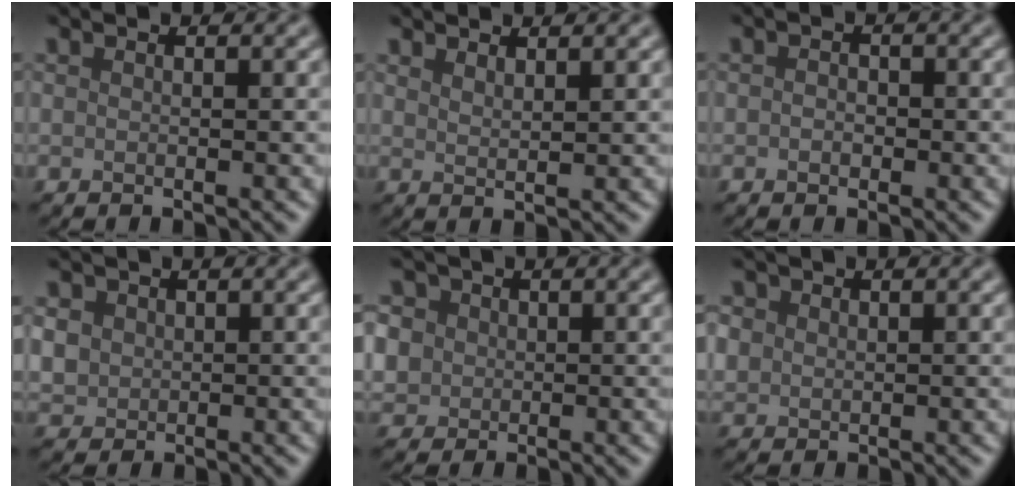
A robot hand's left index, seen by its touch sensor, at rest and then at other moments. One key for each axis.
{"total": 1.5, "fx": 1.3, "fy": 0.2, "fz": 0.6, "tx": -0.007, "ty": -0.001, "tz": 0.021}
{"total": 1.0, "fx": -0.2, "fy": 0.8, "fz": 0.6, "tx": -0.011, "ty": -0.004, "tz": -0.007}
{"total": 2.5, "fx": 0.6, "fy": 2.2, "fz": 0.8, "tx": -0.029, "ty": 0.002, "tz": 0.018}
{"total": 6.7, "fx": 2.4, "fy": 5.5, "fz": 2.8, "tx": -0.062, "ty": 0.024, "tz": 0.021}
{"total": 2.7, "fx": 1.0, "fy": 2.3, "fz": 1.0, "tx": -0.035, "ty": 0.008, "tz": 0.022}